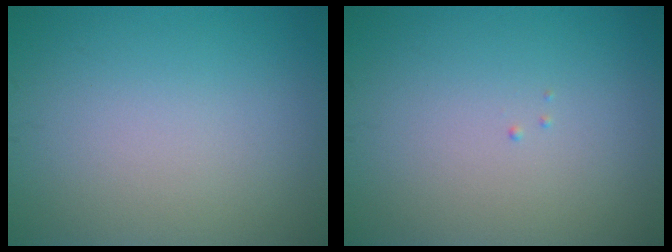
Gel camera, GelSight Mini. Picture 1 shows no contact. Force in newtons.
{"total": 0.0}